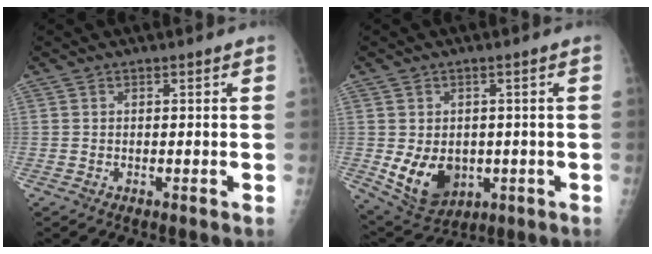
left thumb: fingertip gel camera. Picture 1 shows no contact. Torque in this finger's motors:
{"motor_torque": [1.28, 1.45, 0.54, -0.50, 0.09]}